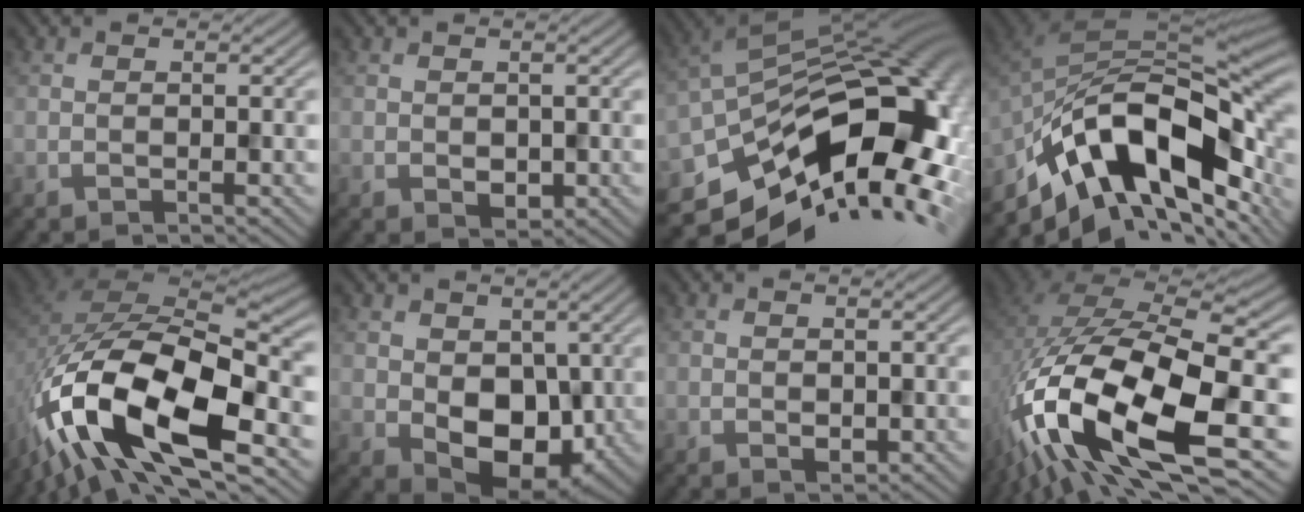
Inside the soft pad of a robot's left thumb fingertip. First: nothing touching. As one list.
[{"total": 1.2, "force": [-0.1, 1.1, 0.3], "torque": [-0.009, -0.005, 0.006]}, {"total": 16.2, "force": [-6.3, 8.9, 11.9], "torque": [-0.187, -0.017, -0.100]}, {"total": 16.3, "force": [-7.6, 8.6, 11.6], "torque": [-0.198, -0.010, -0.130]}, {"total": 17.0, "force": [-8.3, 8.2, 12.4], "torque": [-0.246, -0.026, -0.162]}, {"total": 7.9, "force": [0.0, 6.0, 5.2], "torque": [-0.099, -0.021, 0.007]}, {"total": 0.7, "force": [-0.2, 0.7, 0.0], "torque": [0.001, -0.002, 0.000]}, {"total": 18.3, "force": [-6.7, 8.2, 14.9], "torque": [-0.312, -0.023, -0.118]}]